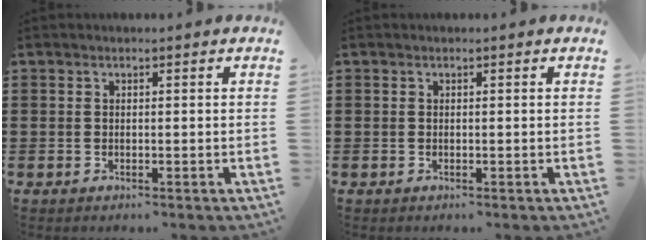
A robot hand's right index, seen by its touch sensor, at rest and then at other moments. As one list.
[{"total": 0.0}]